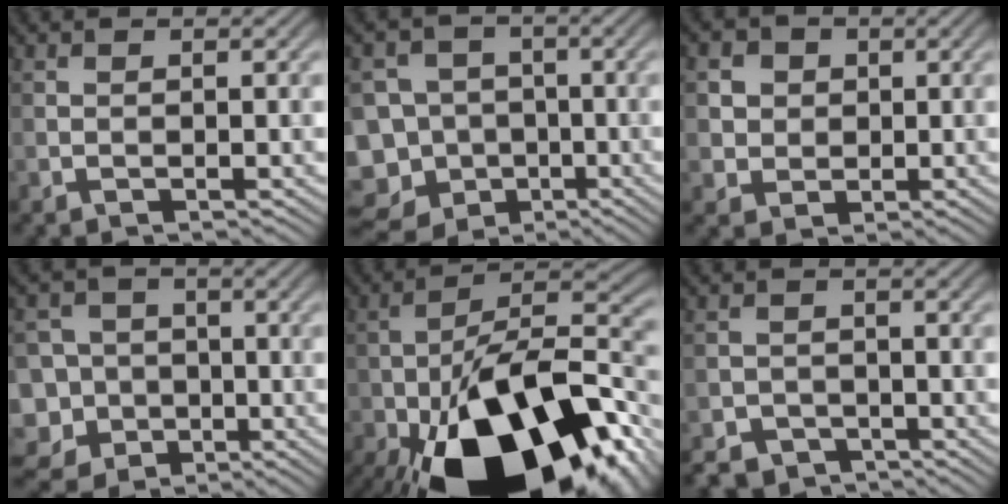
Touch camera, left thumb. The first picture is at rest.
{"total": 14.5, "force": [-6.7, 12.2, 4.3], "torque": [-0.137, -0.028, -0.125]}
{"total": 5.6, "force": [1.7, 5.0, 1.9], "torque": [-0.069, 0.007, 0.023]}
{"total": 10.2, "force": [-3.6, 9.1, 2.8], "torque": [-0.099, -0.015, -0.090]}
{"total": 22.5, "force": [-11.4, 10.6, 16.3], "torque": [-0.285, -0.038, -0.168]}
{"total": 4.0, "force": [-3.2, 2.2, 0.8], "torque": [-0.010, 0.000, -0.059]}